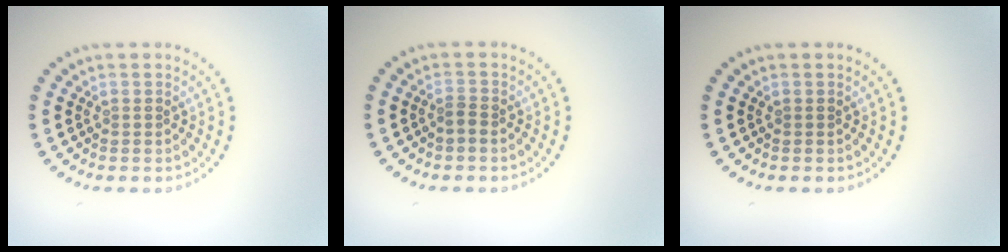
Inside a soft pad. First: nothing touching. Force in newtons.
{"total": 1.1, "press": 0.8, "slide": 0.6}
{"total": 0.0}